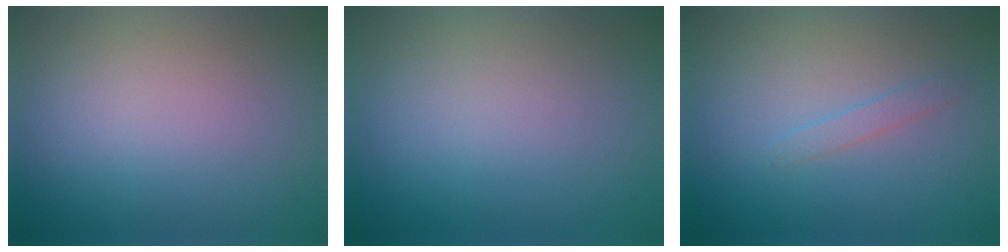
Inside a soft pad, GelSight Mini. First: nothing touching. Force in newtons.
{"total": 0.0}
{"total": 0.9, "press": 0.9, "slide": 0.2}